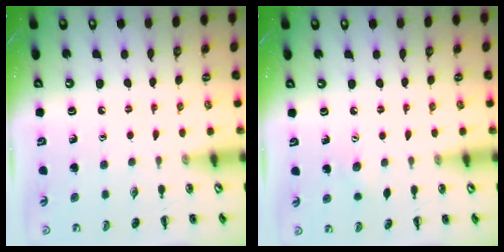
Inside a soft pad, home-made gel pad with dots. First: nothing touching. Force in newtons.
{"total": 3.1, "press": 3.0, "slide": 0.8}